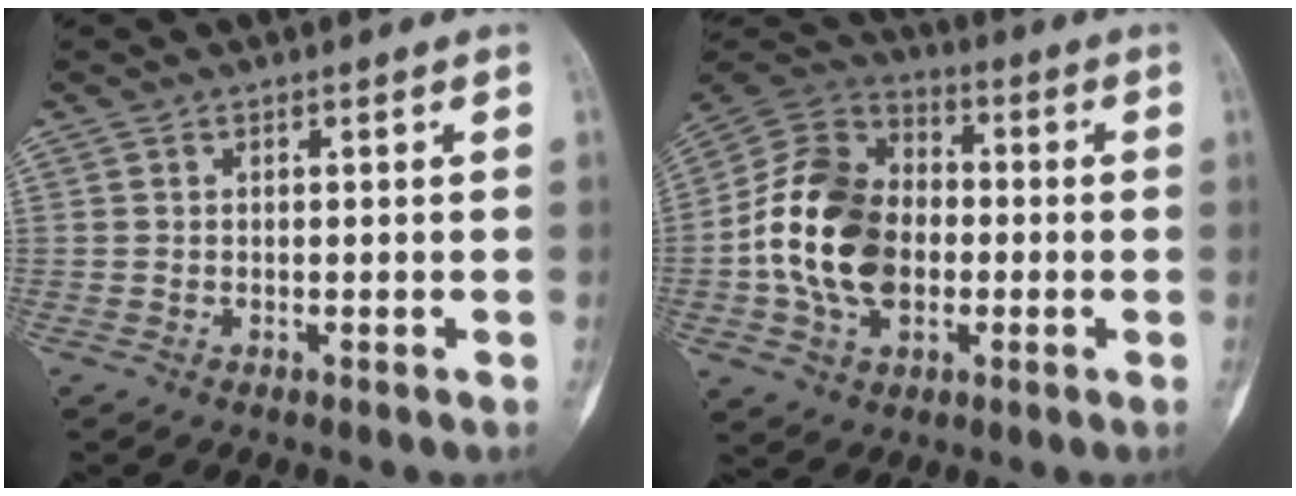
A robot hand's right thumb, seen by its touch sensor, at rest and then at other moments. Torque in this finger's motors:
{"motor_torque": [2.10, 1.67, 0.87, -1.39, 0.09]}